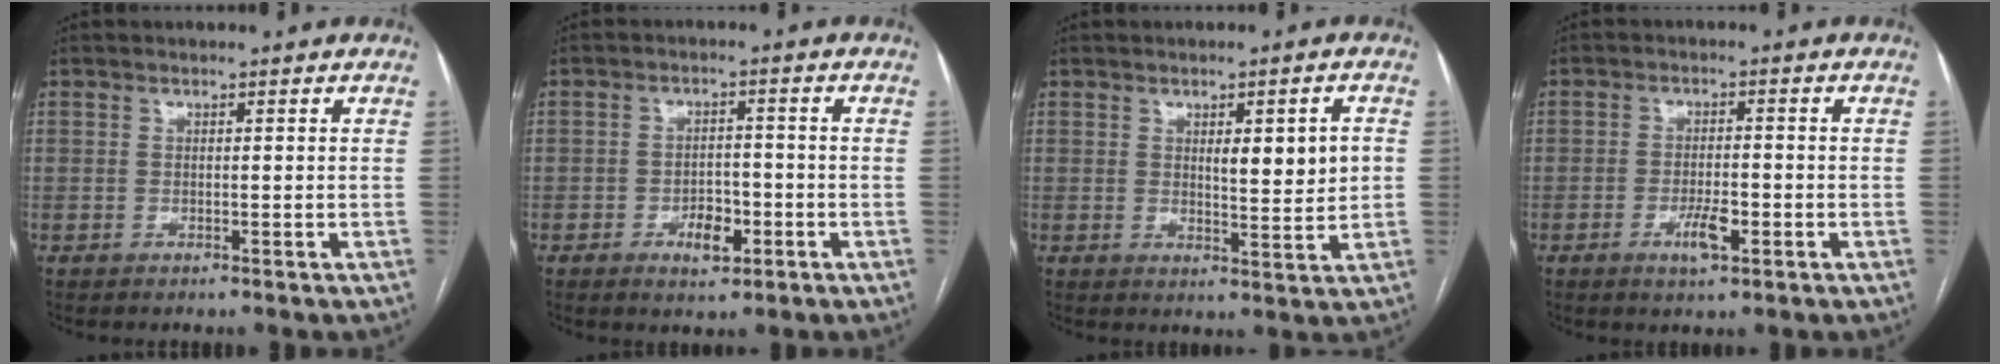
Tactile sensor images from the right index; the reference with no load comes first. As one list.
[{"total": 4.2, "force": [-1.8, 2.2, 3.0], "torque": [-0.043, 0.005, -0.025]}, {"total": 5.8, "force": [1.2, 1.1, 5.6], "torque": [-0.082, -0.005, 0.020]}, {"total": 4.0, "force": [-1.8, 1.1, 3.5], "torque": [-0.065, 0.000, -0.028]}]